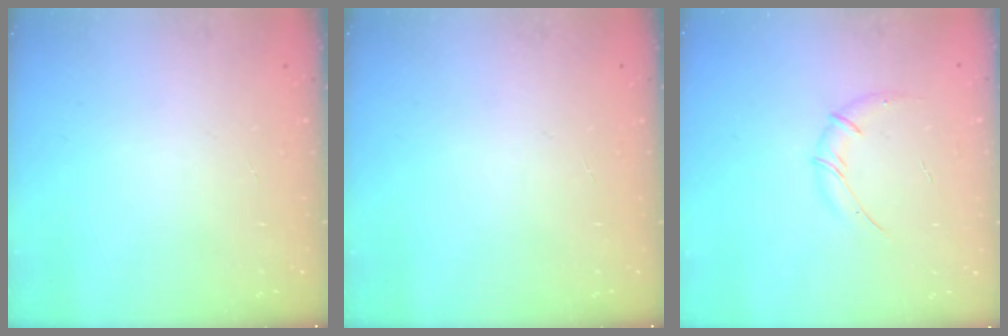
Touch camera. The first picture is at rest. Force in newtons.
{"total": 0.0}
{"total": 7.9, "press": 7.8, "slide": 1.2}